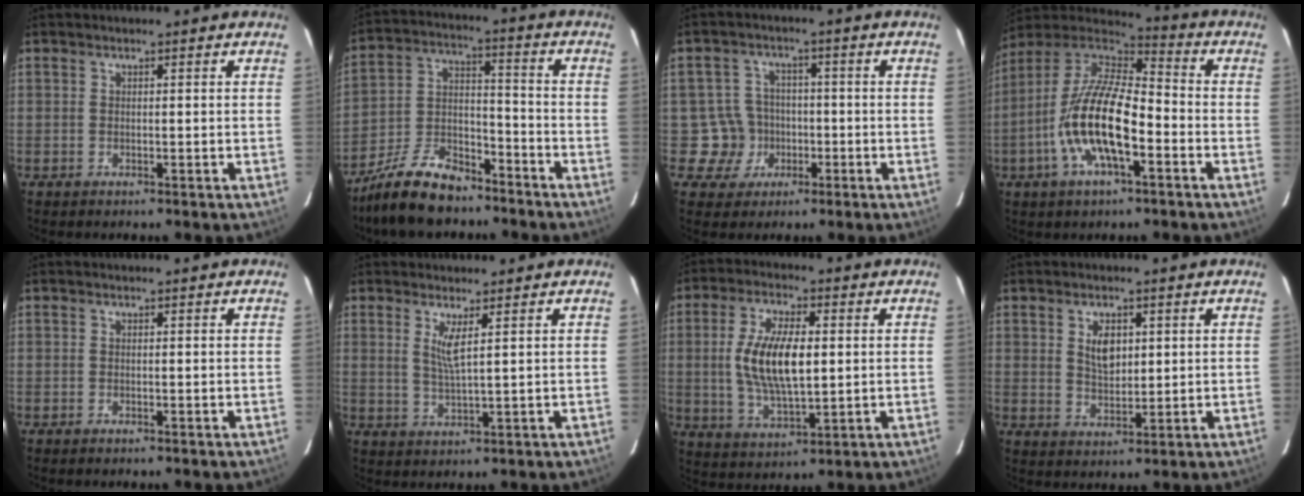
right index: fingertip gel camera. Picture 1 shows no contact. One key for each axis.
{"total": 16.4, "fx": -12.0, "fy": 6.7, "fz": 9.0, "tx": -0.202, "ty": -0.005, "tz": -0.219}
{"total": 6.4, "fx": -1.9, "fy": 6.1, "fz": 0.0, "tx": -0.012, "ty": 0.023, "tz": -0.027}
{"total": 17.5, "fx": -5.8, "fy": 6.3, "fz": 15.2, "tx": -0.302, "ty": -0.007, "tz": -0.118}
{"total": 0.0}
{"total": 3.5, "fx": 1.5, "fy": -0.2, "fz": 3.1, "tx": -0.062, "ty": -0.010, "tz": 0.027}
{"total": 12.4, "fx": 0.9, "fy": 5.2, "fz": 11.2, "tx": -0.218, "ty": 0.000, "tz": 0.020}
{"total": 5.0, "fx": 1.6, "fy": 2.9, "fz": 3.8, "tx": -0.064, "ty": 0.002, "tz": 0.031}